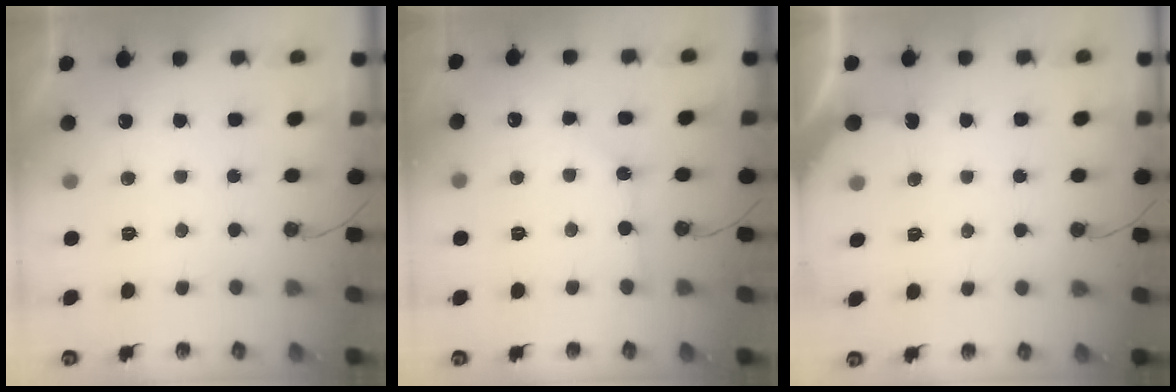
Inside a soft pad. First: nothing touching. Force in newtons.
{"total": 3.0, "press": 2.9, "slide": 0.4}
{"total": 3.2, "press": 3.2, "slide": 0.3}